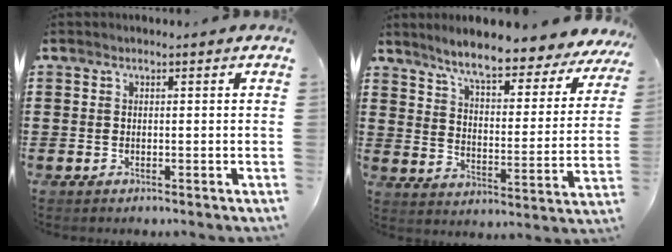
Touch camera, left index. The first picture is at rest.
{"total": 7.7, "force": [6.7, 0.4, 3.8], "torque": [-0.092, -0.041, 0.110]}